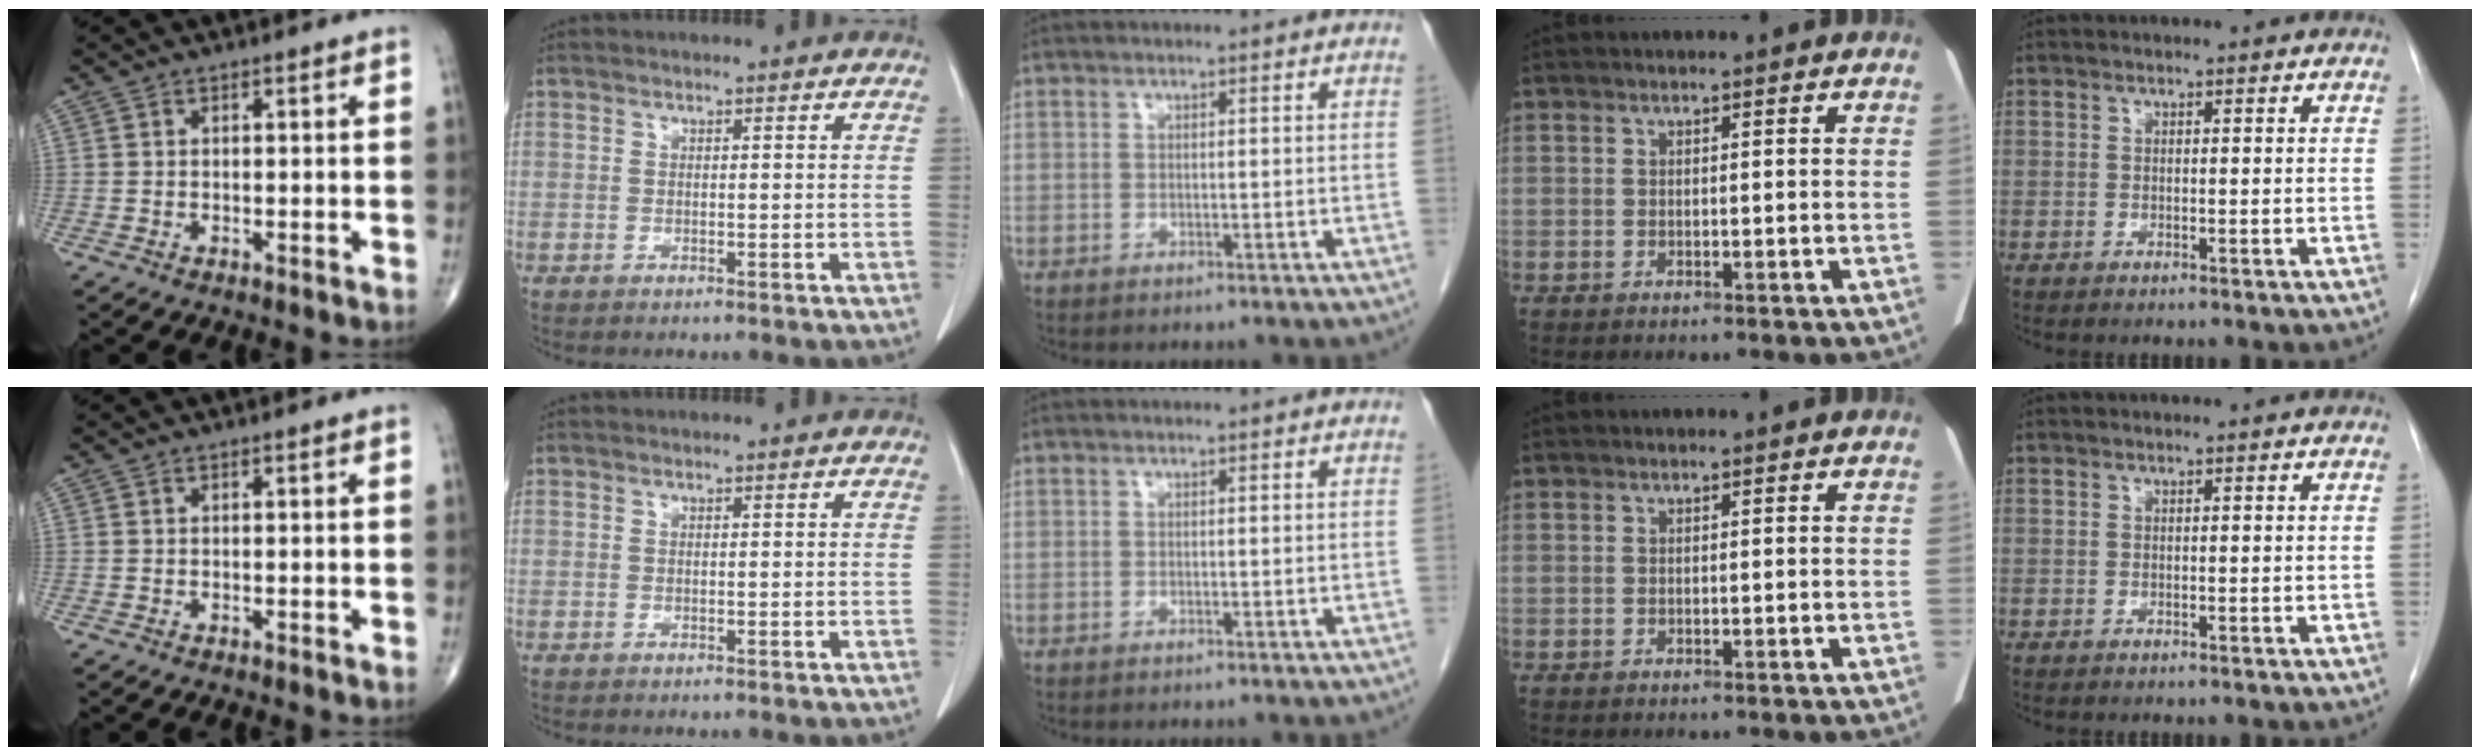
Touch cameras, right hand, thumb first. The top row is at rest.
{}